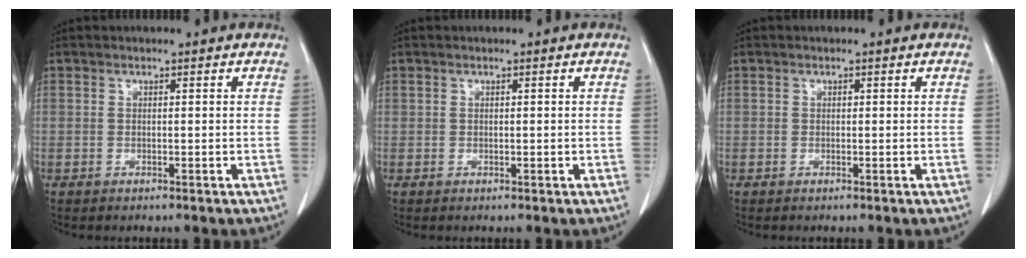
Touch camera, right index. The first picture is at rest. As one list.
[{"total": 0.0}, {"total": 0.0}]